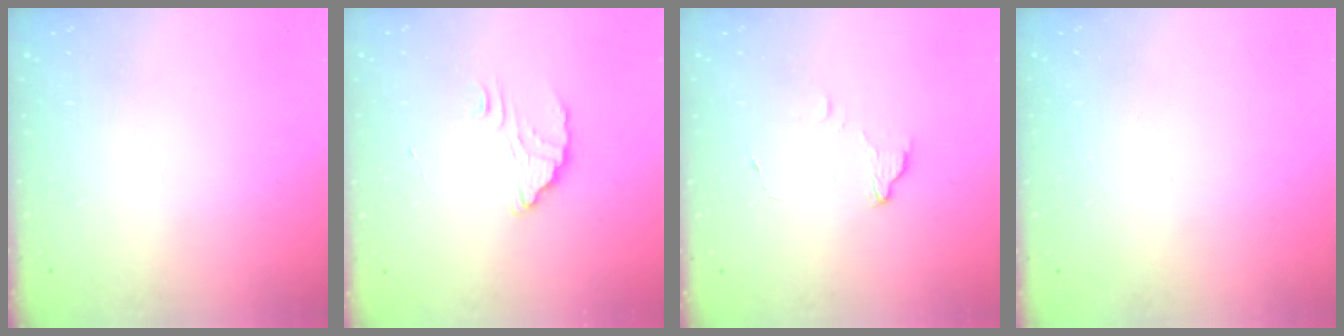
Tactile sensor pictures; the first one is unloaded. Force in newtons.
{"total": 2.6, "press": 2.6, "slide": 0.1}
{"total": 2.2, "press": 2.2, "slide": 0.2}
{"total": 2.3, "press": 2.3, "slide": 0.1}